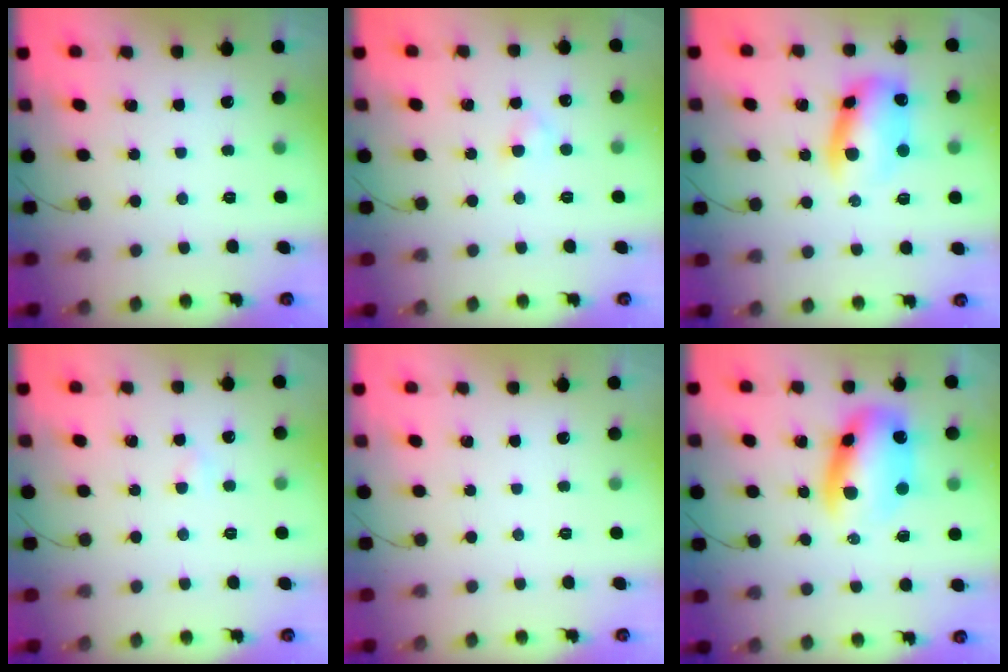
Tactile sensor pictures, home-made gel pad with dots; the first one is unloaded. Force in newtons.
{"total": 2.4, "press": 2.1, "slide": 1.2}
{"total": 10.0, "press": 9.9, "slide": 1.3}
{"total": 2.4, "press": 2.3, "slide": 0.8}
{"total": 0.0}
{"total": 11.8, "press": 11.3, "slide": 3.2}